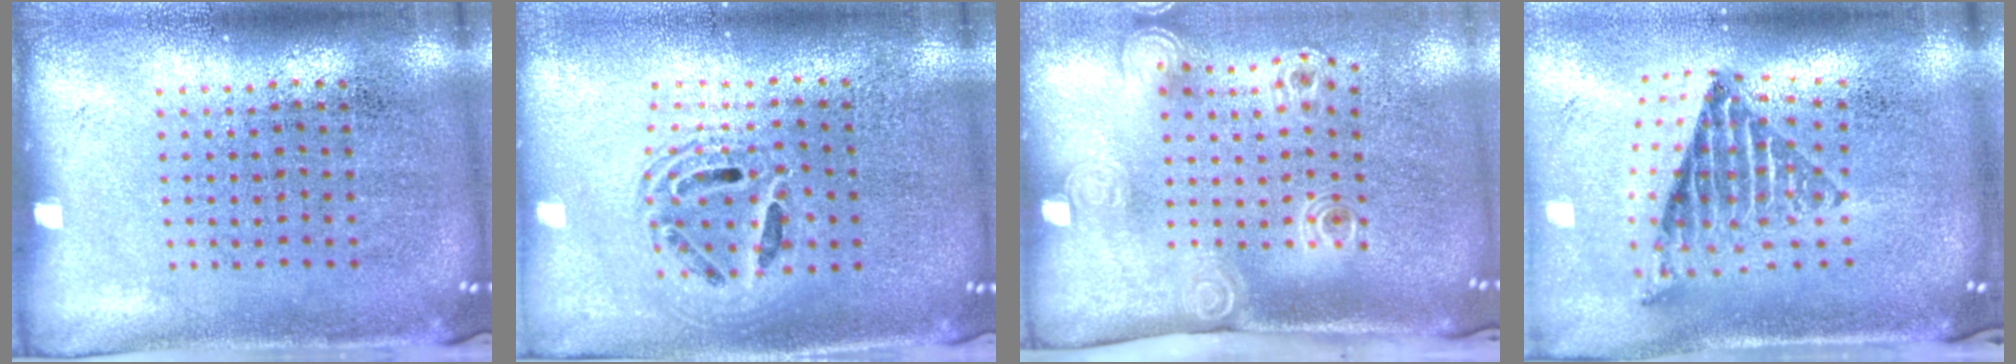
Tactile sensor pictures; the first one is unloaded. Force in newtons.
{"total": 1.6, "press": 1.3, "slide": 0.9}
{"total": 2.2, "press": 1.6, "slide": 1.6}
{"total": 1.8, "press": 1.4, "slide": 1.1}